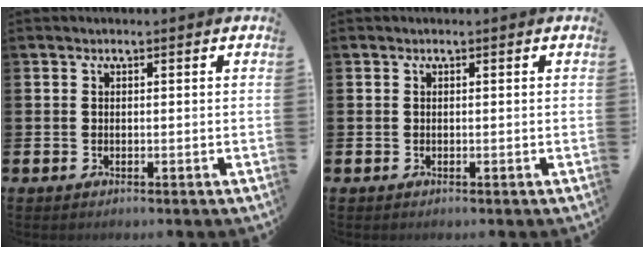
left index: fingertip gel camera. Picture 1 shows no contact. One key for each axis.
{"total": 0.0}